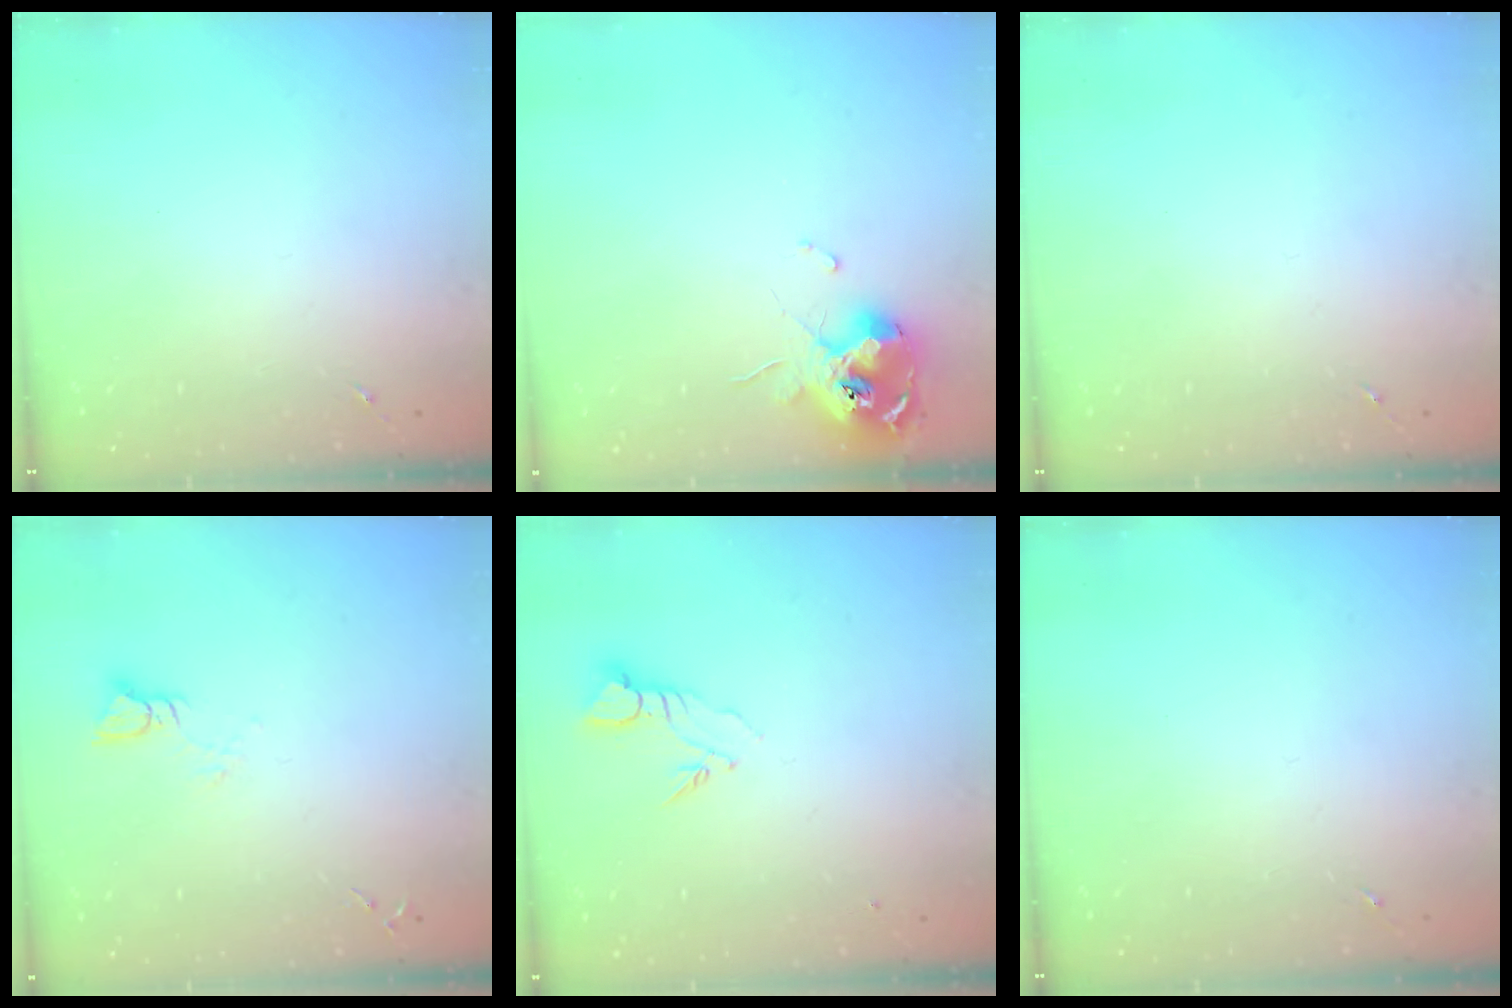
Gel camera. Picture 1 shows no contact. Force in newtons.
{"total": 12.0, "press": 11.9, "slide": 1.4}
{"total": 0.0}
{"total": 3.5, "press": 3.5, "slide": 0.3}
{"total": 3.8, "press": 3.8, "slide": 0.2}
{"total": 0.0}